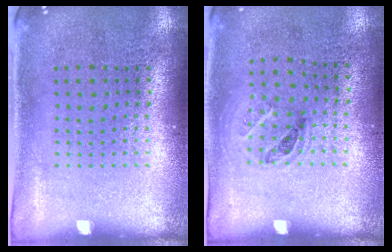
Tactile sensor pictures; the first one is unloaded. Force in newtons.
{"total": 1.0, "press": 0.7, "slide": 0.7}